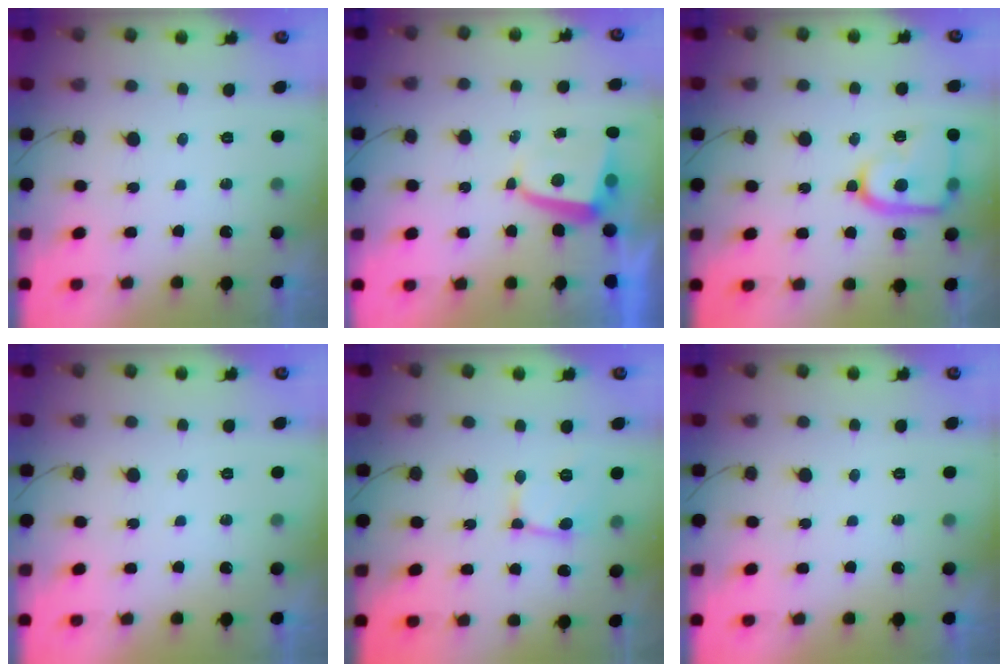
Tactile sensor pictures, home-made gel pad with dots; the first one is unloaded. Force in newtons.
{"total": 4.2, "press": 4.2, "slide": 0.5}
{"total": 17.0, "press": 16.9, "slide": 1.6}
{"total": 0.0}
{"total": 4.7, "press": 4.7, "slide": 0.7}
{"total": 0.0}